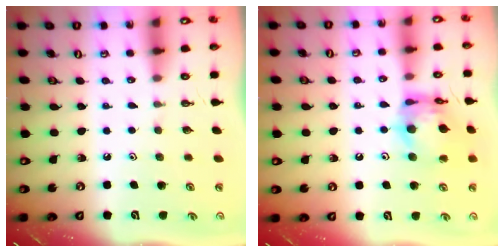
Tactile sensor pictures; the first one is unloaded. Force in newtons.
{"total": 12.1, "press": 12.1, "slide": 1.3}